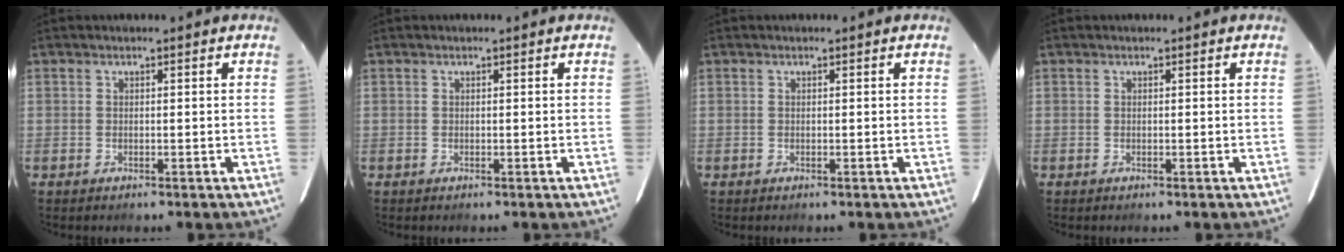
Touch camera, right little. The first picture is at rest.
{"total": 0.0}
{"total": 0.0}
{"total": 0.0}